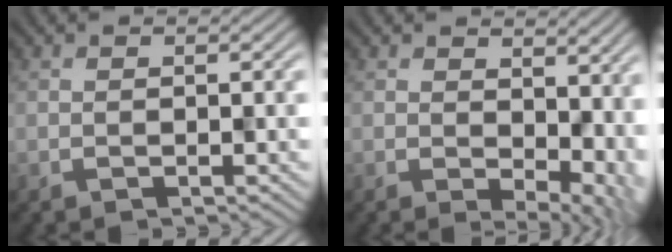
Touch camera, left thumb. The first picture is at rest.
{"total": 7.6, "force": [-0.6, 4.6, 6.1], "torque": [-0.075, -0.027, 0.010]}